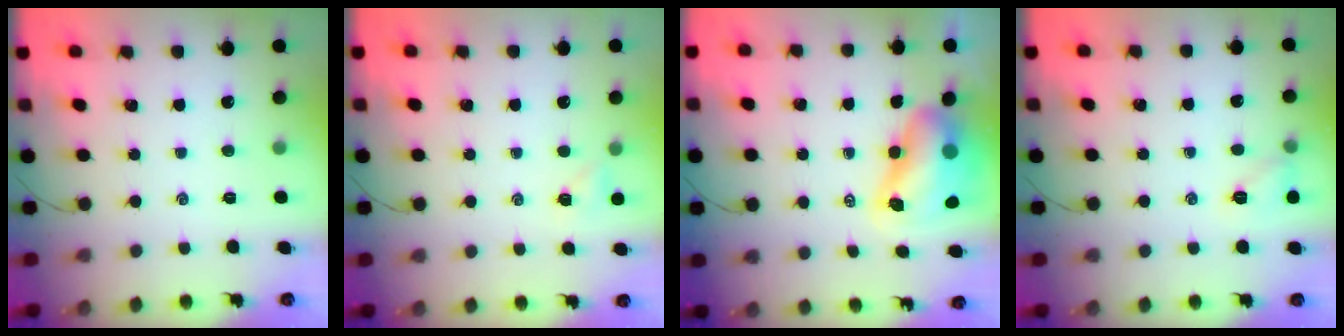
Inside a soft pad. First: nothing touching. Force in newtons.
{"total": 3.2, "press": 3.0, "slide": 1.0}
{"total": 9.7, "press": 9.3, "slide": 2.8}
{"total": 7.0, "press": 6.9, "slide": 1.1}